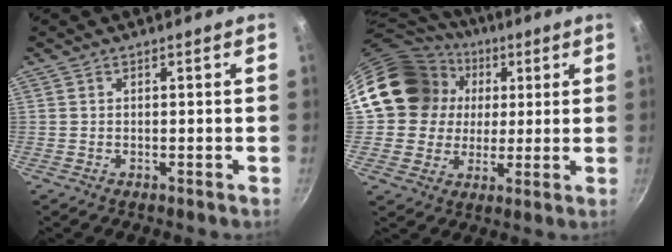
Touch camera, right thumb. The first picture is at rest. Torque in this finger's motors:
{"motor_torque": [-0.65, 1.30, 0.59, -0.50, 0.25]}